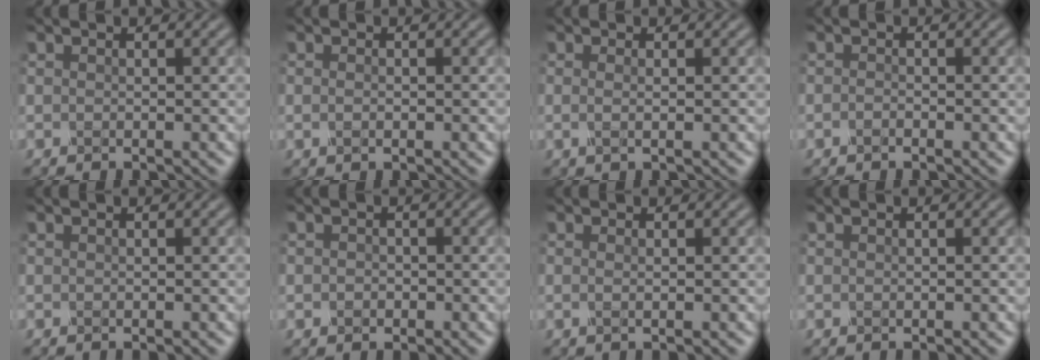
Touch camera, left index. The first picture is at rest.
{"total": 0.8, "force": [-0.1, 0.4, 0.7], "torque": [-0.016, -0.003, -0.001]}
{"total": 1.1, "force": [0.0, 0.3, 1.0], "torque": [-0.019, -0.002, -0.003]}
{"total": 0.6, "force": [-0.4, 0.2, 0.4], "torque": [-0.009, -0.001, -0.008]}
{"total": 0.0}
{"total": 1.0, "force": [-0.2, 0.8, 0.4], "torque": [-0.007, -0.003, -0.007]}
{"total": 0.6, "force": [0.1, 0.2, 0.6], "torque": [-0.012, -0.001, -0.001]}
{"total": 0.0}